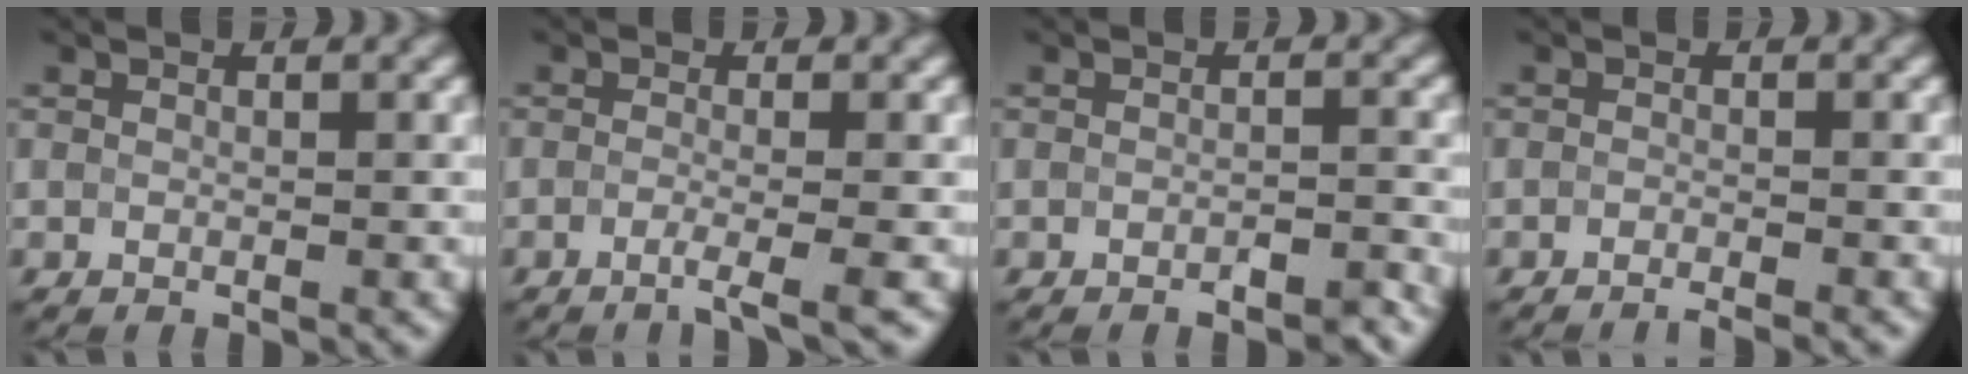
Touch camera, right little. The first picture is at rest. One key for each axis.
{"total": 2.4, "fx": -1.7, "fy": 0.2, "fz": 1.7, "tx": -0.018, "ty": -0.004, "tz": -0.037}
{"total": 2.3, "fx": -2.2, "fy": 0.0, "fz": 0.4, "tx": -0.005, "ty": 0.000, "tz": -0.035}
{"total": 1.8, "fx": -1.8, "fy": -0.2, "fz": 0.1, "tx": 0.005, "ty": -0.006, "tz": -0.033}